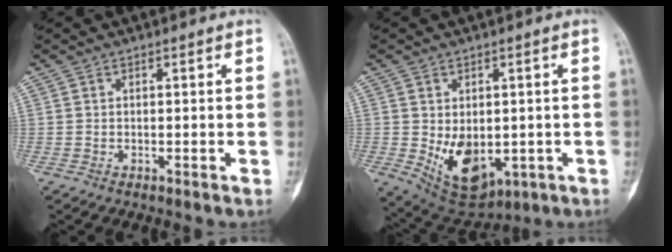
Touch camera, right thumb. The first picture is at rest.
{"total": 10.5, "force": [-1.6, 6.9, 7.7], "torque": [-0.095, -0.012, -0.001]}